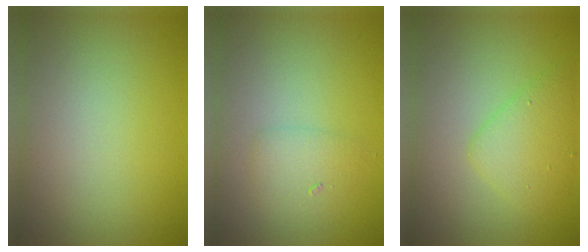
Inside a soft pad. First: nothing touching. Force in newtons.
{"total": 1.7, "press": 1.7, "slide": 0.1}
{"total": 3.0, "press": 3.0, "slide": 0.2}